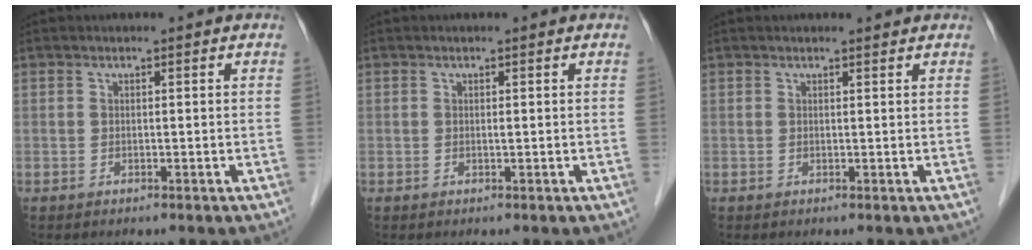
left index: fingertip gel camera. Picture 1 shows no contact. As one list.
[{"total": 0.0}, {"total": 1.2, "force": [1.2, 0.1, 0.2], "torque": [-0.010, 0.001, 0.017]}]